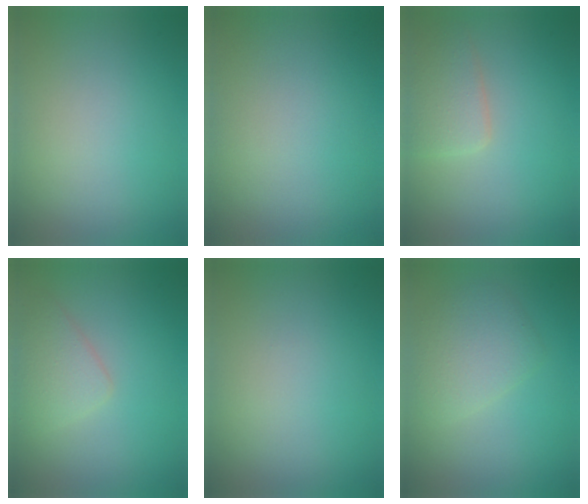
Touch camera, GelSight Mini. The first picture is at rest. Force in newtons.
{"total": 0.0}
{"total": 2.9, "press": 2.9, "slide": 0.1}
{"total": 2.4, "press": 2.4, "slide": 0.2}
{"total": 0.0}
{"total": 2.9, "press": 2.9, "slide": 0.0}